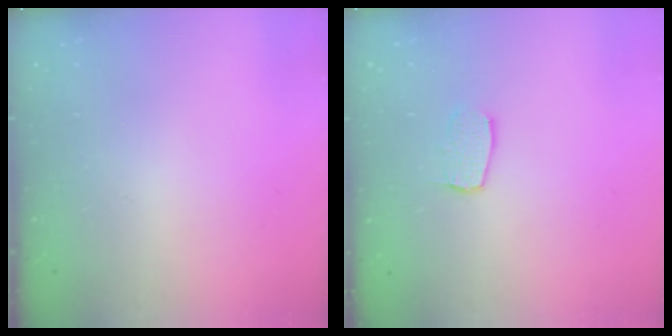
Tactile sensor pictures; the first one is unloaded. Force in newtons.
{"total": 6.1, "press": 6.1, "slide": 0.2}